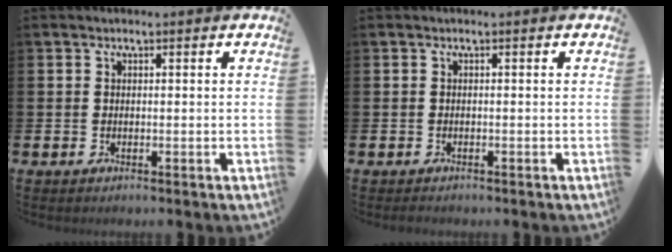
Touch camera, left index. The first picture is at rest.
{"total": 0.5, "force": [-0.5, 0.2, 0.0], "torque": [-0.008, 0.002, -0.010]}